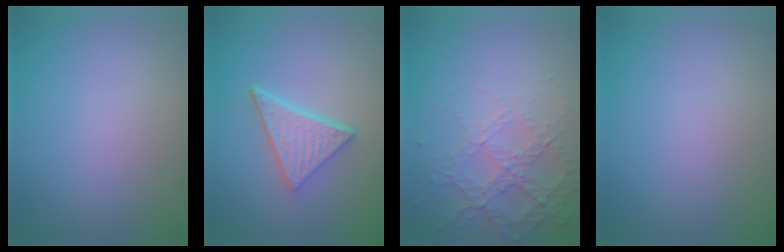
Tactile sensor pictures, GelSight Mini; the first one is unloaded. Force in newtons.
{"total": 5.2, "press": 3.6, "slide": 3.7}
{"total": 4.5, "press": 2.9, "slide": 3.4}
{"total": 0.0}